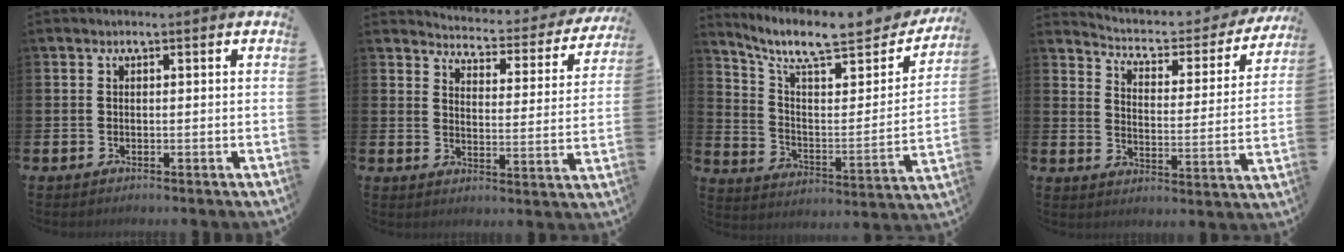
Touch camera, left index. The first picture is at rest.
{"total": 3.9, "force": [3.8, 0.7, 0.7], "torque": [-0.030, -0.040, 0.056]}
{"total": 9.6, "force": [8.2, 2.6, 4.4], "torque": [-0.100, -0.070, 0.133]}
{"total": 4.9, "force": [4.4, 1.6, 1.5], "torque": [-0.058, -0.034, 0.068]}